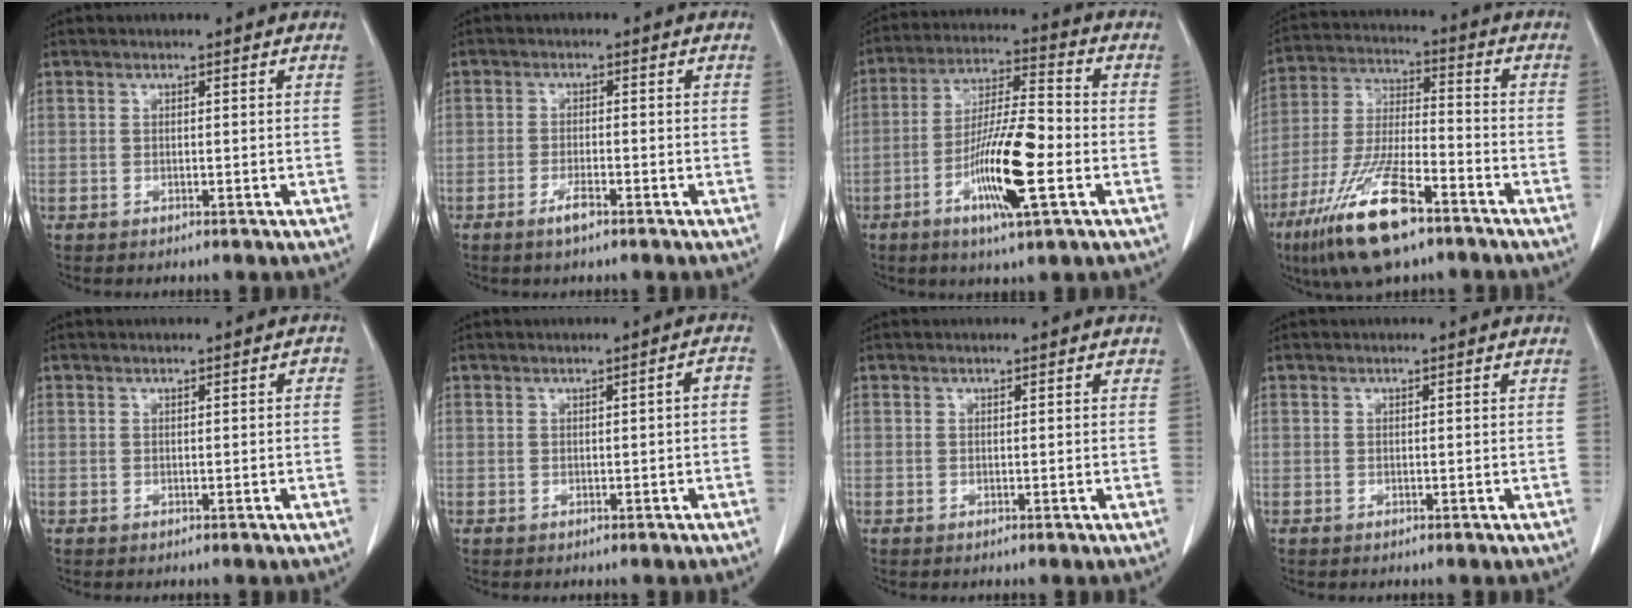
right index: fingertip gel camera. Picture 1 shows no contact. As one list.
[{"total": 2.5, "force": [-1.7, 0.4, 1.8], "torque": [-0.036, 0.000, -0.032]}, {"total": 13.2, "force": [-4.4, 1.4, 12.4], "torque": [-0.230, -0.008, -0.079]}, {"total": 15.5, "force": [-9.5, 3.7, 11.6], "torque": [-0.243, -0.022, -0.173]}, {"total": 0.5, "force": [0.1, 0.3, 0.5], "torque": [0.002, 0.004, 0.000]}, {"total": 1.5, "force": [-0.2, 0.1, 1.4], "torque": [-0.018, 0.003, -0.002]}, {"total": 0.0}, {"total": 0.0}]